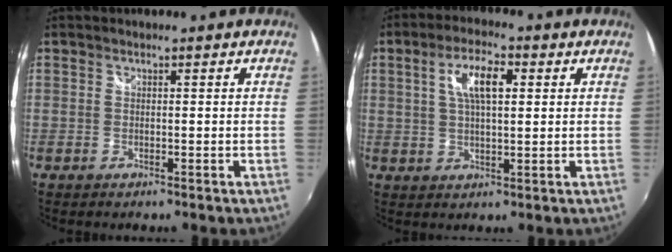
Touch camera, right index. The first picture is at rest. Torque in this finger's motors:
{"motor_torque": [0.17, 0.02, 0.19, 0.07]}